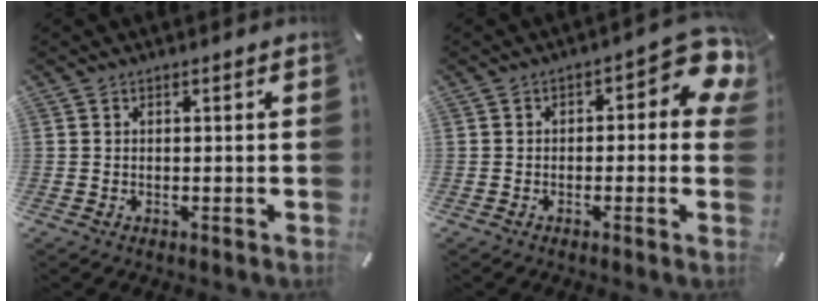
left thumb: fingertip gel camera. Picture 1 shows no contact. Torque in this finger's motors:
{"motor_torque": [0.09, 0.08, 0.41, 0.23, 0.04]}